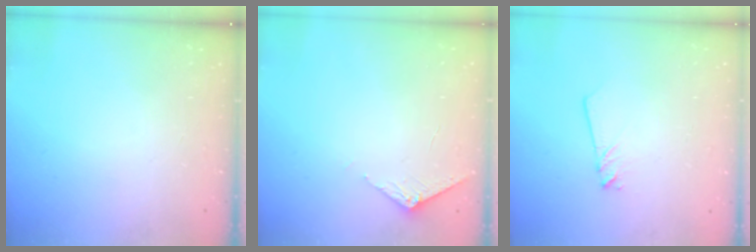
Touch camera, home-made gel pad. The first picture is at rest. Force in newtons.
{"total": 2.9, "press": 2.9, "slide": 0.3}
{"total": 2.0, "press": 2.0, "slide": 0.1}